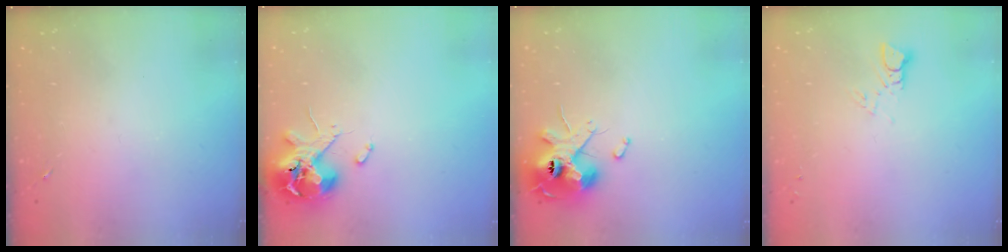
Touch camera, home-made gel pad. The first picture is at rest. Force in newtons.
{"total": 10.7, "press": 10.6, "slide": 1.4}
{"total": 11.9, "press": 11.7, "slide": 1.7}
{"total": 2.9, "press": 2.9, "slide": 0.2}